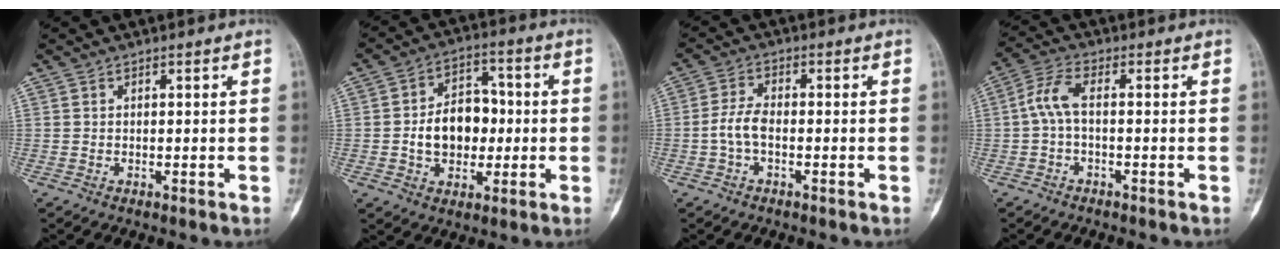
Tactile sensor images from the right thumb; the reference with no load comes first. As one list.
[{"total": 11.6, "force": [-0.8, 8.4, 7.9], "torque": [-0.090, 0.026, -0.014]}, {"total": 4.6, "force": [-1.2, 2.4, 3.7], "torque": [-0.076, 0.018, -0.028]}, {"total": 5.1, "force": [-0.5, 2.0, 4.6], "torque": [-0.108, 0.020, -0.017]}]